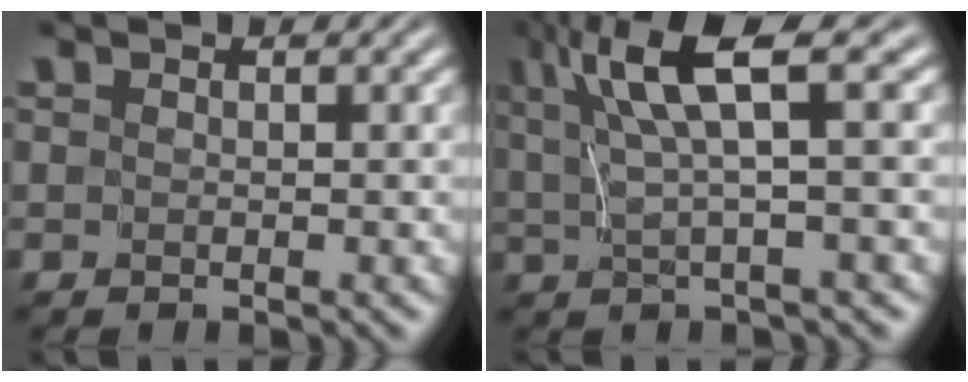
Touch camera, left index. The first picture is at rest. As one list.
[{"total": 6.4, "force": [3.0, 0.9, 5.6], "torque": [-0.100, 0.013, 0.059]}]